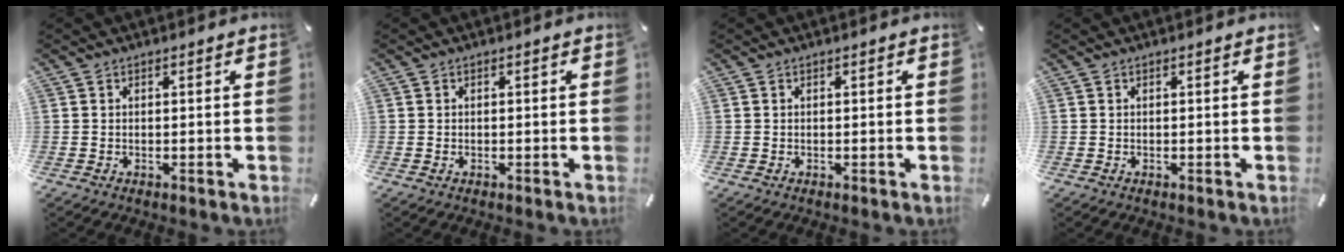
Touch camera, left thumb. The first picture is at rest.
{"total": 0.0}
{"total": 0.0}
{"total": 0.0}